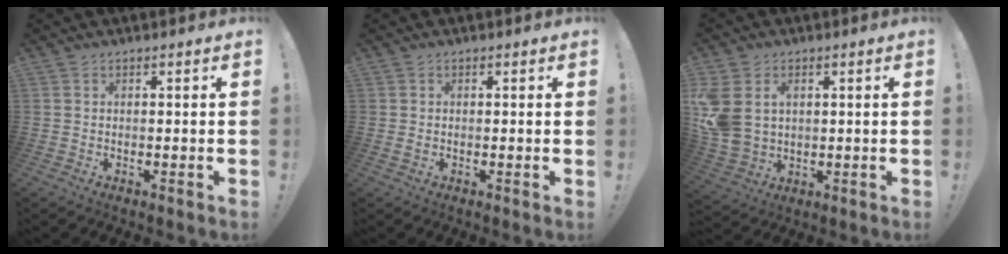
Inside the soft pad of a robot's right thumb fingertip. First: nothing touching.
{"total": 0.6, "force": [0.1, 0.1, 0.6], "torque": [-0.005, -0.003, -0.001]}
{"total": 9.8, "force": [3.1, 7.5, 5.6], "torque": [-0.108, -0.013, 0.064]}